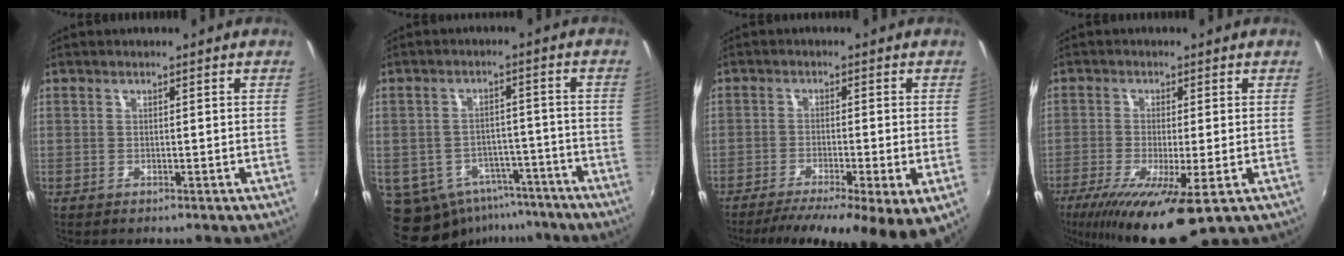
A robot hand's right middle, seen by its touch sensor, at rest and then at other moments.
{"total": 13.7, "force": [-9.0, 8.8, 5.3], "torque": [-0.124, -0.002, -0.107]}
{"total": 12.5, "force": [-7.0, 2.3, 10.1], "torque": [-0.174, -0.037, -0.104]}
{"total": 12.4, "force": [-6.6, 1.9, 10.4], "torque": [-0.212, -0.047, -0.110]}